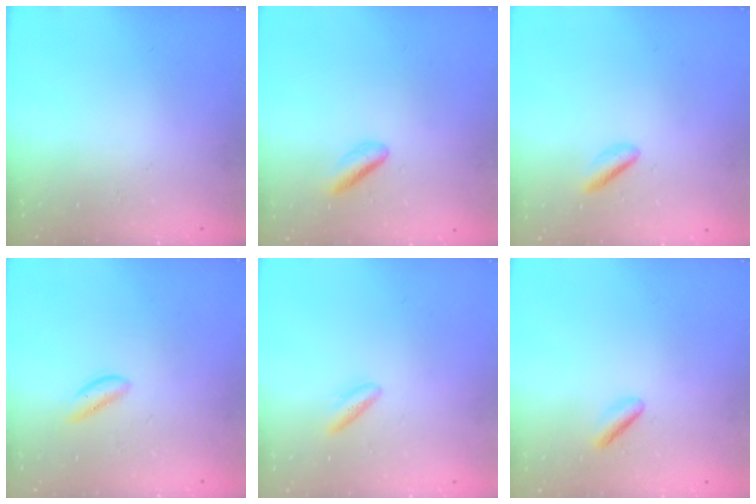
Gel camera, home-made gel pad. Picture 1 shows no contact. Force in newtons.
{"total": 2.4, "press": 2.2, "slide": 1.0}
{"total": 1.8, "press": 1.5, "slide": 0.9}
{"total": 1.3, "press": 1.3, "slide": 0.3}
{"total": 4.4, "press": 4.1, "slide": 1.6}
{"total": 2.1, "press": 2.0, "slide": 0.6}